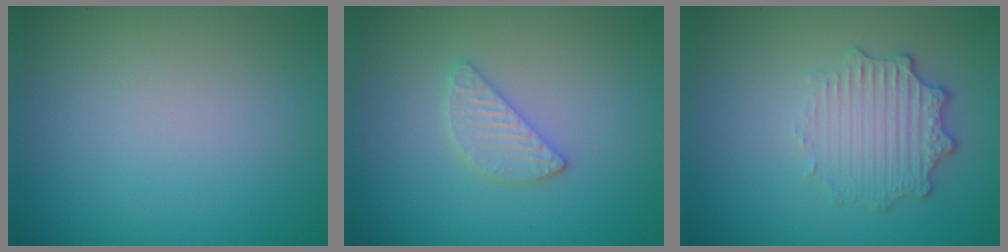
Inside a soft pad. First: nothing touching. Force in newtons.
{"total": 2.0, "press": 2.0, "slide": 0.2}
{"total": 3.6, "press": 2.8, "slide": 2.2}